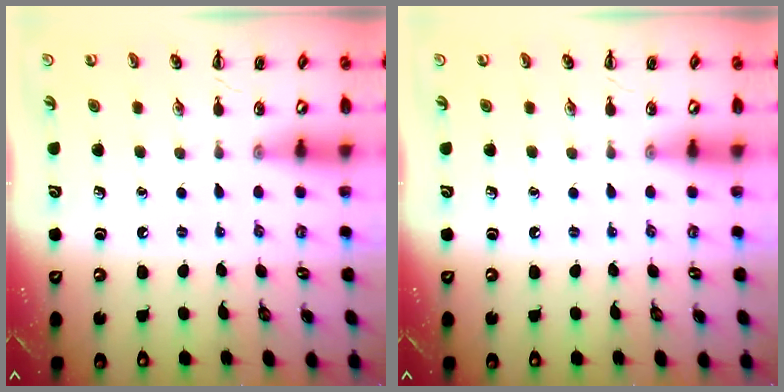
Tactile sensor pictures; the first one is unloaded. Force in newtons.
{"total": 0.0}